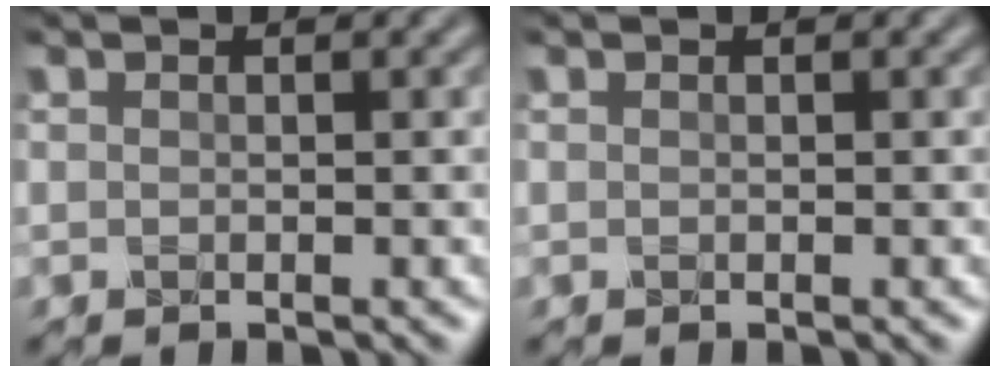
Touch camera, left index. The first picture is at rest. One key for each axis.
{"total": 0.0}